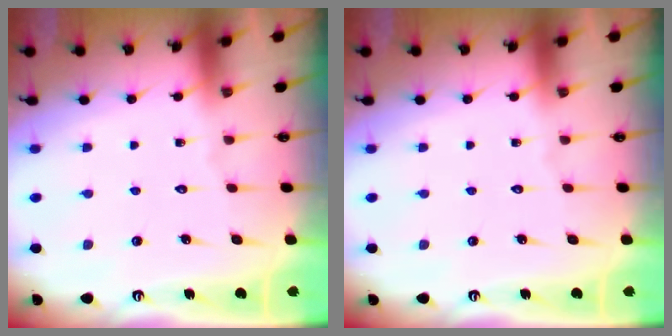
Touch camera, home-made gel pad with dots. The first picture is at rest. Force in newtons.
{"total": 0.0}